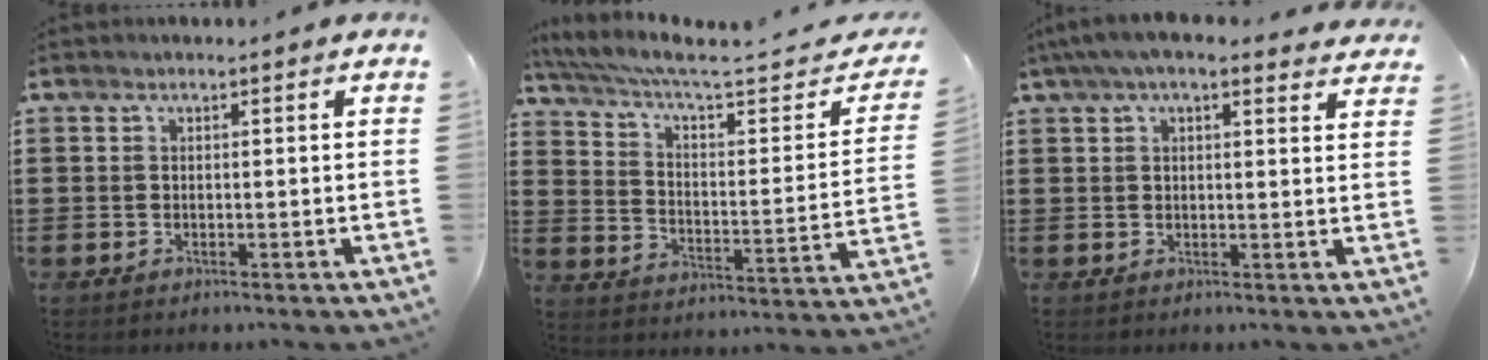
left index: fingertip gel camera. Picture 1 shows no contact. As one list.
[{"total": 5.9, "force": [4.3, 0.9, 3.8], "torque": [-0.094, -0.032, 0.068]}, {"total": 5.1, "force": [4.0, 0.9, 2.9], "torque": [-0.067, -0.002, 0.073]}]